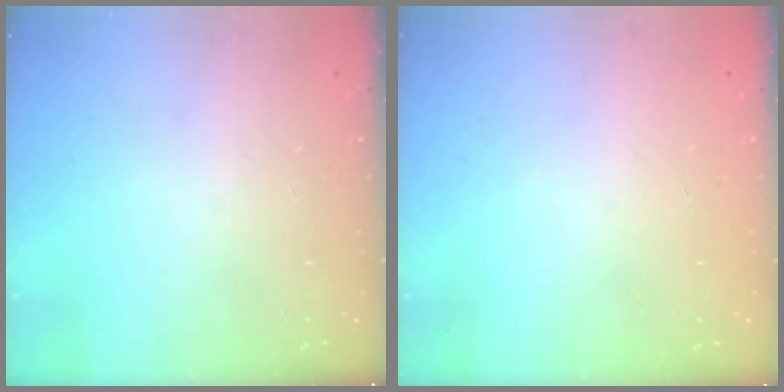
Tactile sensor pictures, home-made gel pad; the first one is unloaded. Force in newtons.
{"total": 0.0}